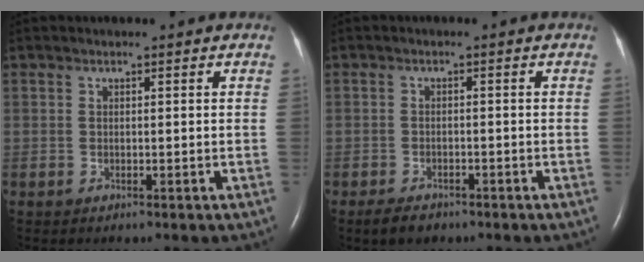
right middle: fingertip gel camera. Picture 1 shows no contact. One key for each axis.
{"total": 2.7, "fx": -2.1, "fy": 1.4, "fz": 1.2, "tx": -0.029, "ty": -0.002, "tz": -0.028}